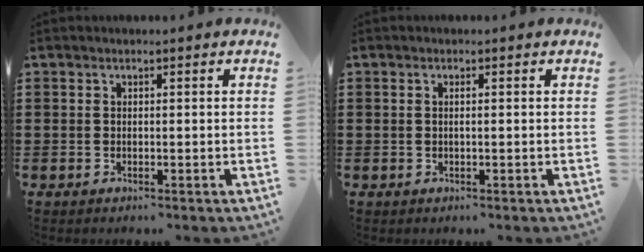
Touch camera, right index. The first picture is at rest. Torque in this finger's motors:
{"motor_torque": [-0.12, 0.12, 0.06, -0.01]}